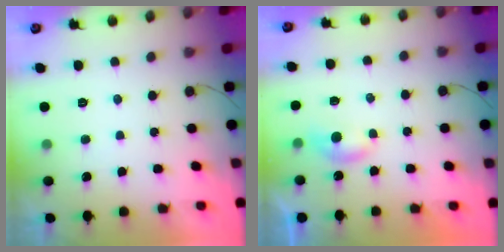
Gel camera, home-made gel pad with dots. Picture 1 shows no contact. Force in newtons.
{"total": 4.8, "press": 4.8, "slide": 0.6}